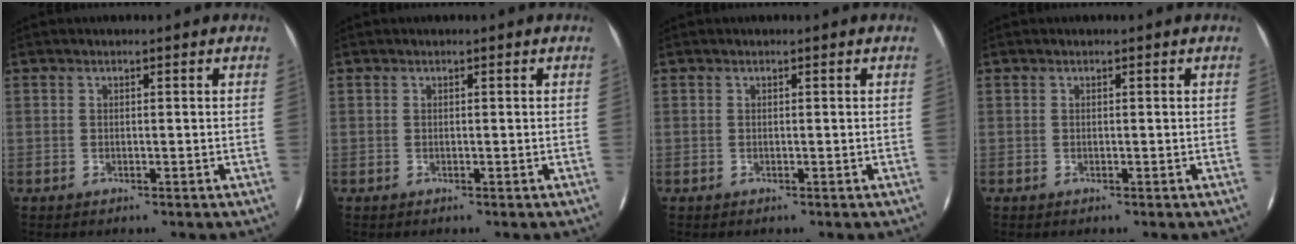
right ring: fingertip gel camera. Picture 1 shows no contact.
{"total": 0.0}
{"total": 0.0}
{"total": 0.0}